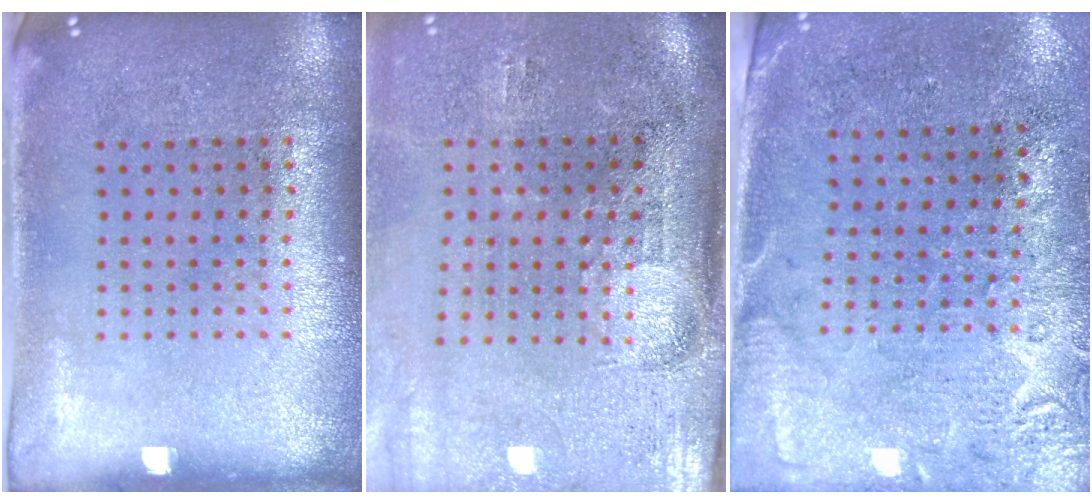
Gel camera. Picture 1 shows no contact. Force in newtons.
{"total": 4.6, "press": 3.8, "slide": 2.6}
{"total": 2.8, "press": 2.4, "slide": 1.5}